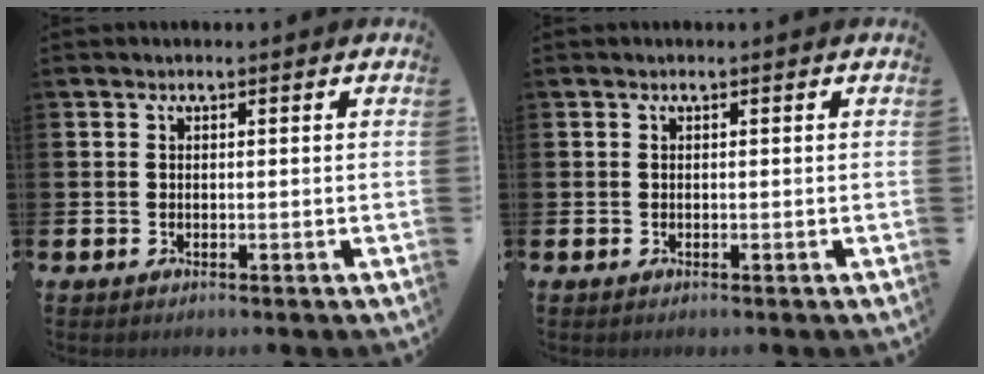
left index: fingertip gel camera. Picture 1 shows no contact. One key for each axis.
{"total": 0.0}